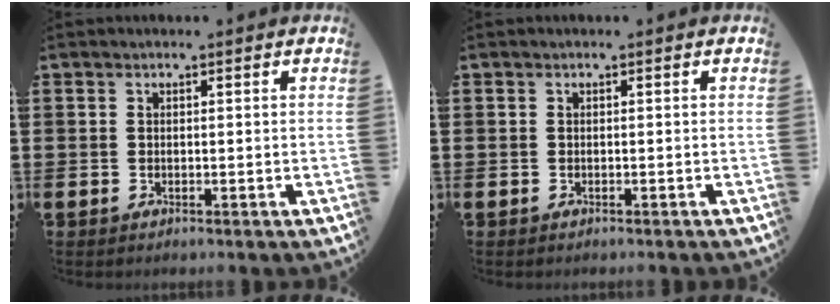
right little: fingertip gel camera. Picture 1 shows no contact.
{"total": 0.0}